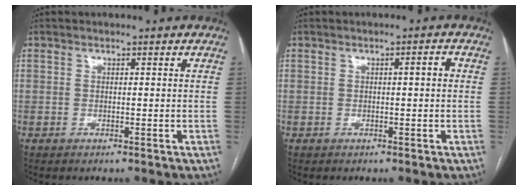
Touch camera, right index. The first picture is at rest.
{"total": 1.5, "force": [0.1, 0.2, 1.5], "torque": [-0.020, 0.005, 0.002]}